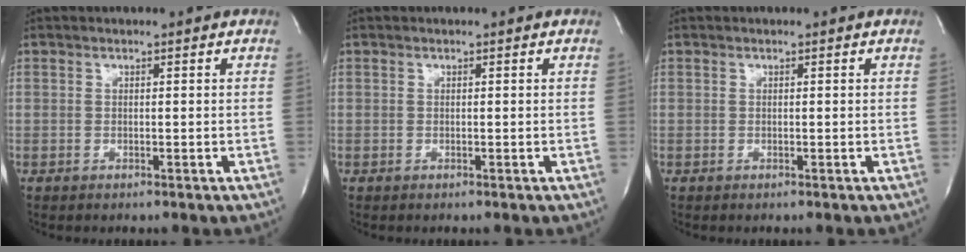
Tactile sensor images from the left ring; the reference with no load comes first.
{"total": 0.0}
{"total": 0.0}